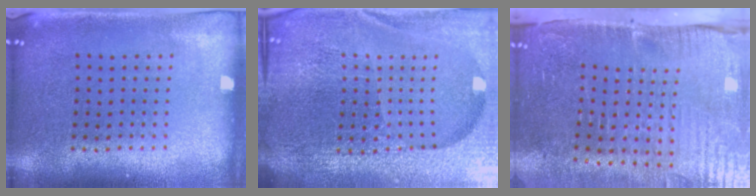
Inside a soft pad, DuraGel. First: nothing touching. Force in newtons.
{"total": 6.8, "press": 5.9, "slide": 3.5}
{"total": 5.1, "press": 4.3, "slide": 2.8}